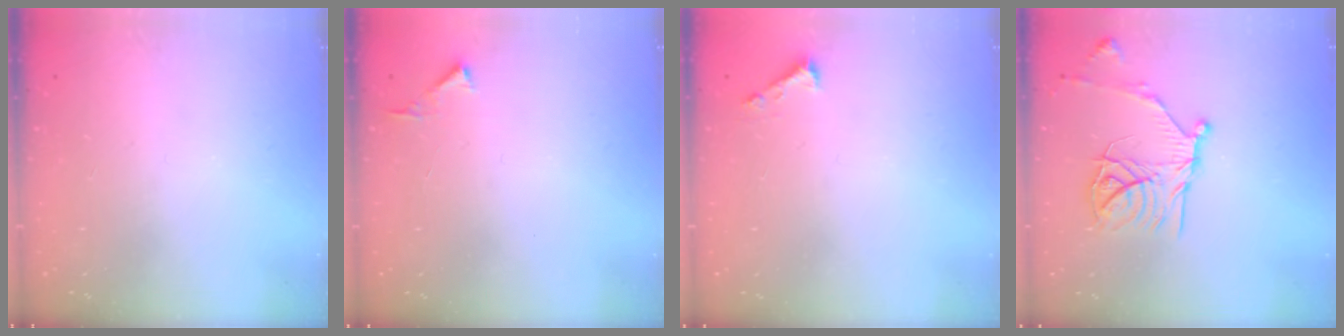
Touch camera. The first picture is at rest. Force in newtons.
{"total": 2.8, "press": 2.8, "slide": 0.3}
{"total": 1.6, "press": 1.6, "slide": 0.1}
{"total": 17.1, "press": 17.1, "slide": 1.1}